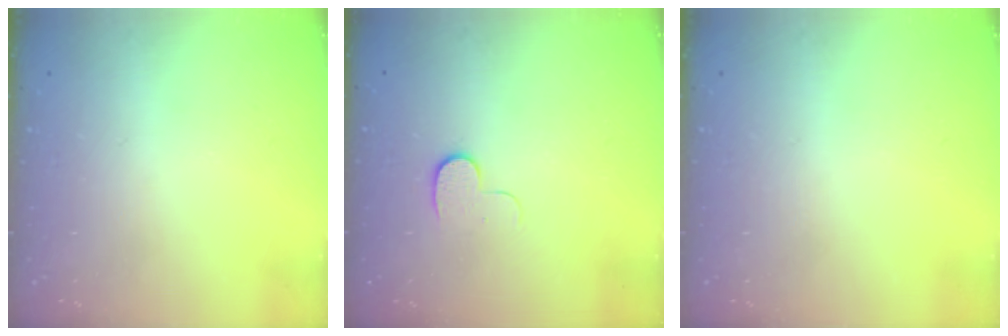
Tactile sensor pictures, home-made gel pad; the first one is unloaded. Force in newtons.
{"total": 5.5, "press": 5.4, "slide": 0.8}
{"total": 0.0}